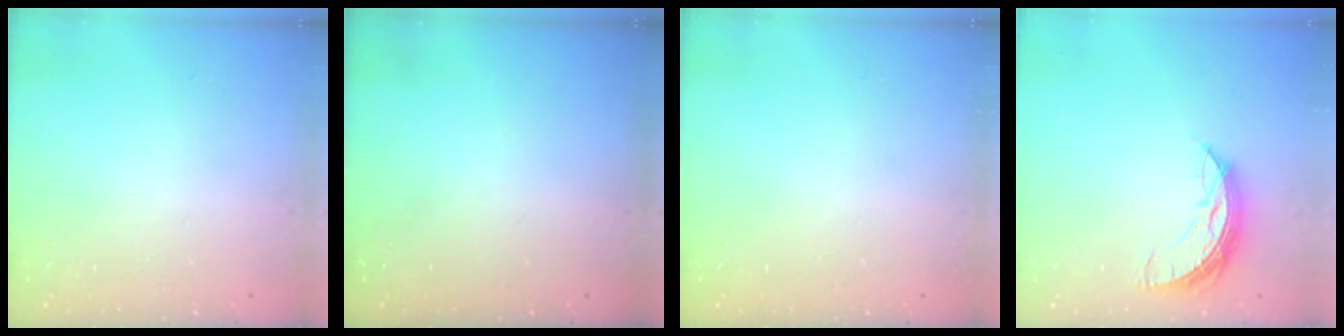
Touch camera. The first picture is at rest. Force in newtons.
{"total": 0.0}
{"total": 0.0}
{"total": 8.1, "press": 8.0, "slide": 0.6}